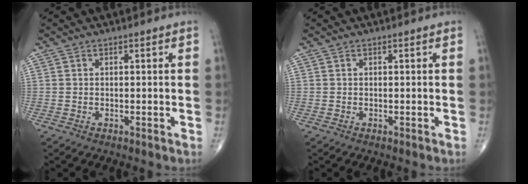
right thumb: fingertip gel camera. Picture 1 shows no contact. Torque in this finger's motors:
{"motor_torque": [0.00, 0.00, 0.03, 0.17, -0.01]}